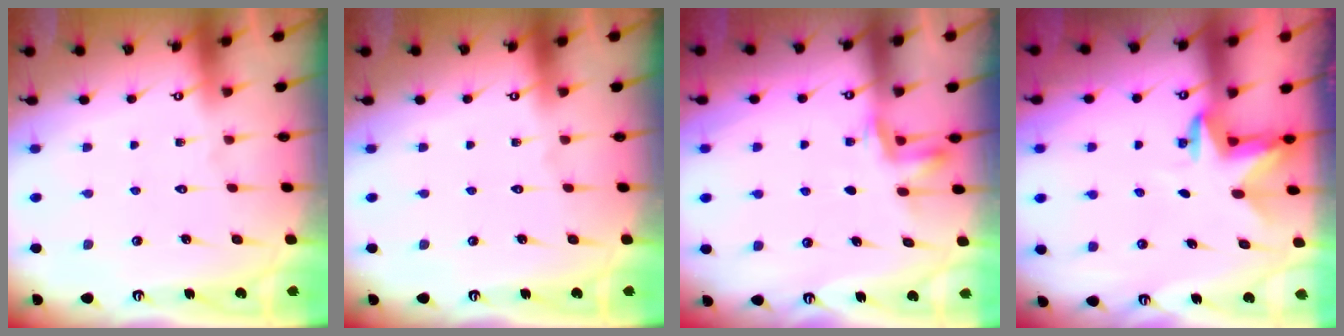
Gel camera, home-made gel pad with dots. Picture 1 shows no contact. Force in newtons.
{"total": 0.0}
{"total": 3.0, "press": 2.9, "slide": 0.6}
{"total": 3.1, "press": 3.0, "slide": 0.8}